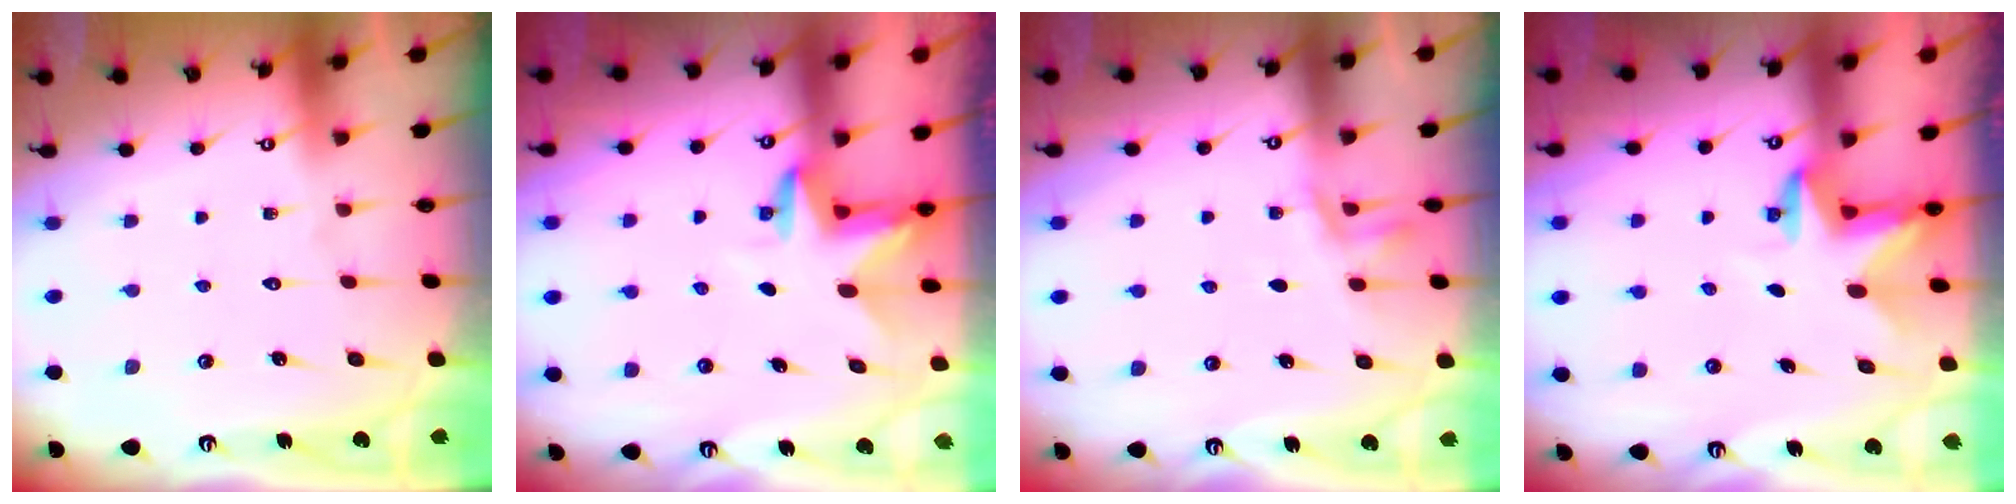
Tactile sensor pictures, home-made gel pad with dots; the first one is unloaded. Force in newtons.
{"total": 3.4, "press": 3.4, "slide": 0.2}
{"total": 3.5, "press": 3.1, "slide": 1.7}
{"total": 2.9, "press": 2.9, "slide": 0.1}